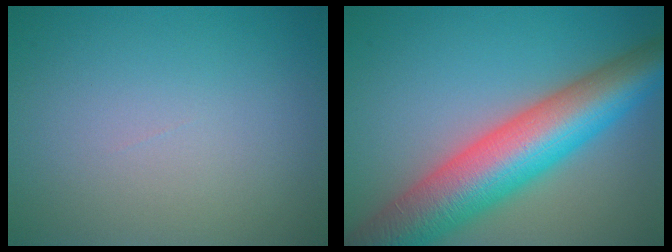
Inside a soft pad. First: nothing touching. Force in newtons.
{"total": 11.7, "press": 11.7, "slide": 0.6}